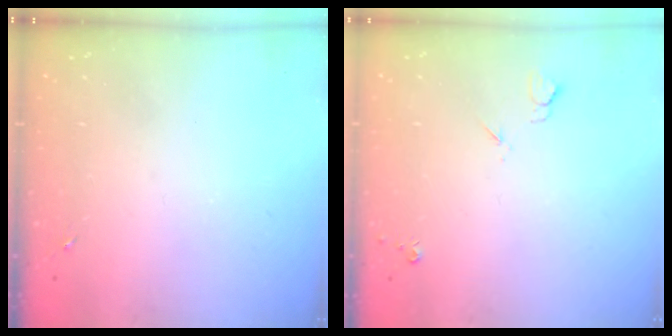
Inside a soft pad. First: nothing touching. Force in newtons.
{"total": 3.6, "press": 3.5, "slide": 0.8}